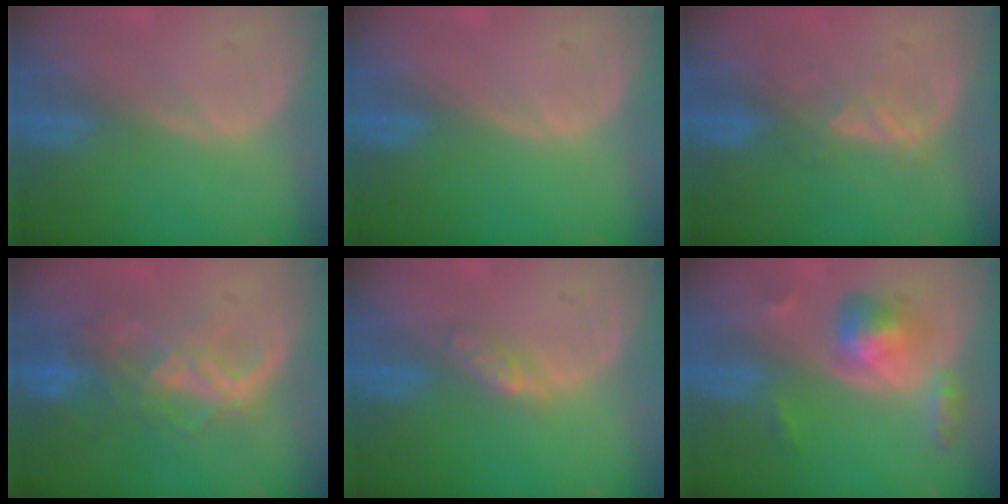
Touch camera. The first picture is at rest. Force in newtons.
{"total": 0.0}
{"total": 2.9, "press": 2.8, "slide": 0.7}
{"total": 8.9, "press": 7.6, "slide": 4.8}
{"total": 2.4, "press": 2.4, "slide": 0.2}
{"total": 6.0, "press": 5.3, "slide": 2.8}